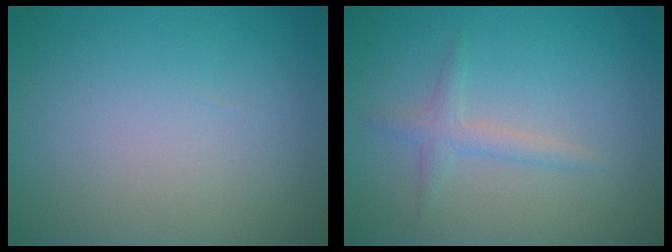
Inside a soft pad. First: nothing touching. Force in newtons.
{"total": 1.6, "press": 1.6, "slide": 0.0}